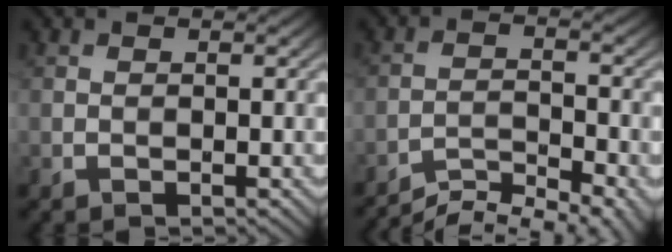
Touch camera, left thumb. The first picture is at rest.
{"total": 7.4, "force": [-6.4, 1.5, 3.4], "torque": [-0.061, -0.004, -0.103]}